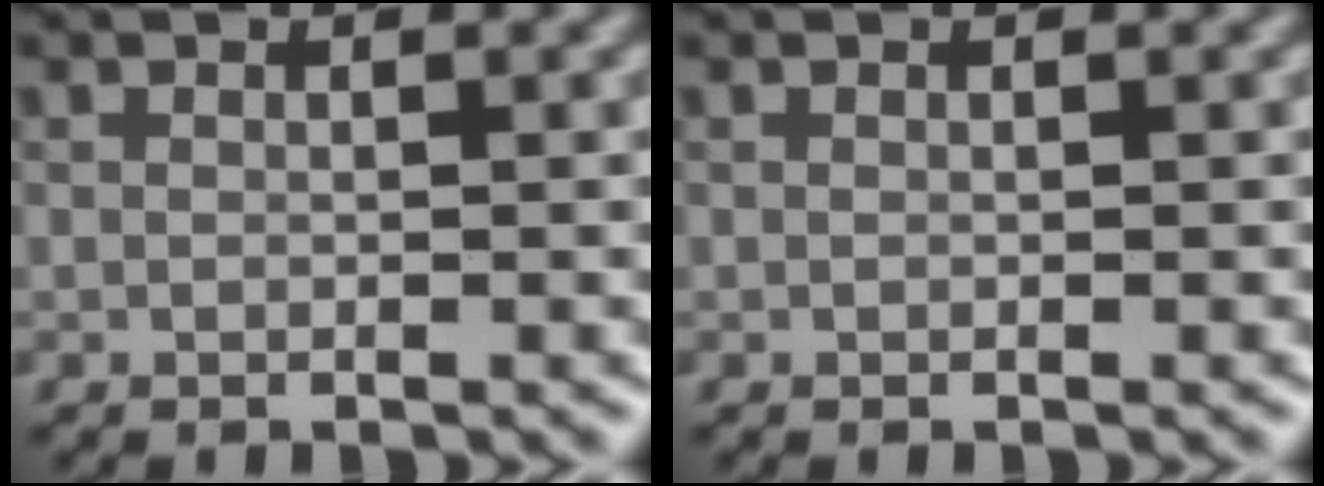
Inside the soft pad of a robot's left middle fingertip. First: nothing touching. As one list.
[{"total": 0.0}]